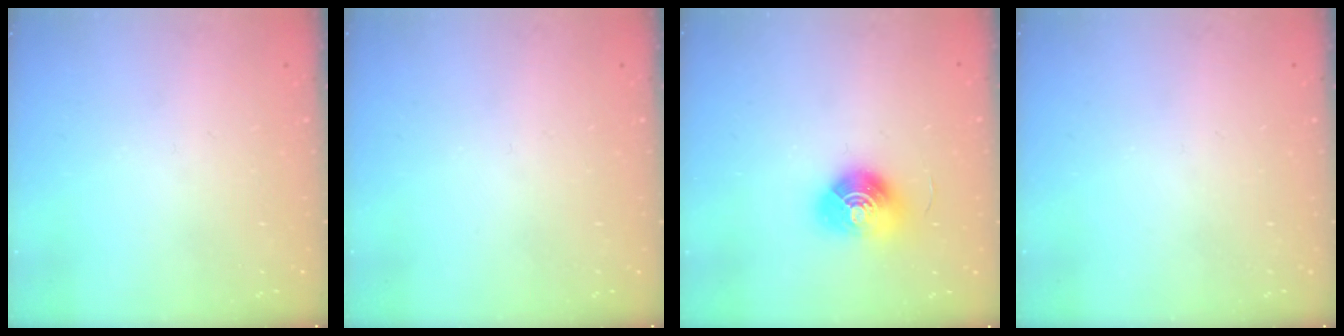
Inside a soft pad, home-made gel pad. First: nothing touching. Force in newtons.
{"total": 0.0}
{"total": 10.4, "press": 10.4, "slide": 0.3}
{"total": 0.0}